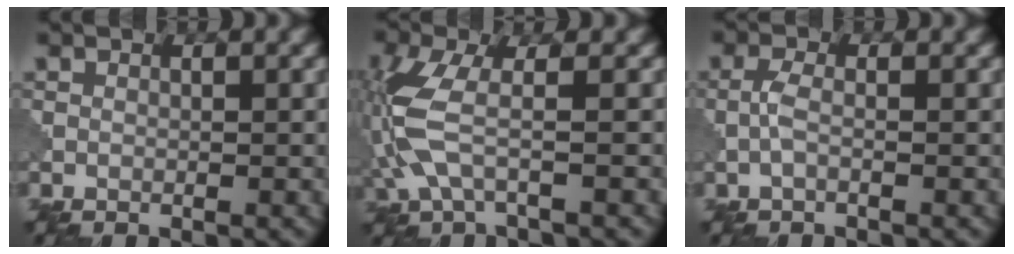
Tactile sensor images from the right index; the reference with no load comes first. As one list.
[{"total": 5.3, "force": [-0.9, 1.6, 5.0], "torque": [-0.137, -0.002, -0.024]}, {"total": 1.7, "force": [-0.5, 0.5, 1.5], "torque": [-0.036, 0.003, -0.016]}]